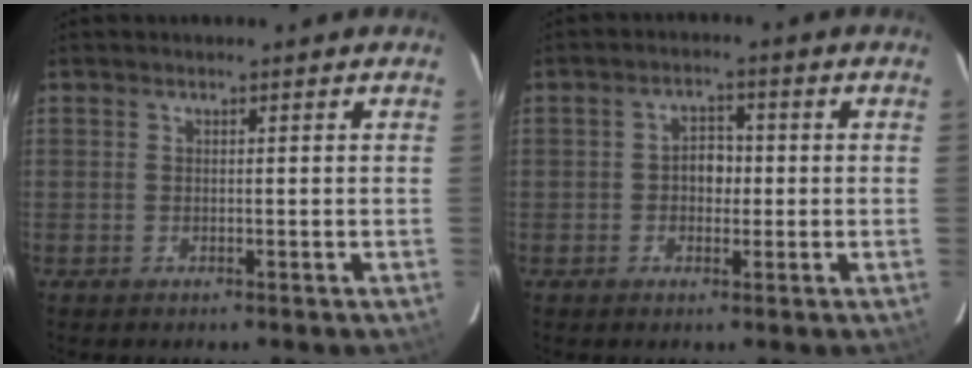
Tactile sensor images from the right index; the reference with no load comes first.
{"total": 3.6, "force": [-0.3, 2.8, 2.2], "torque": [-0.035, 0.013, -0.003]}